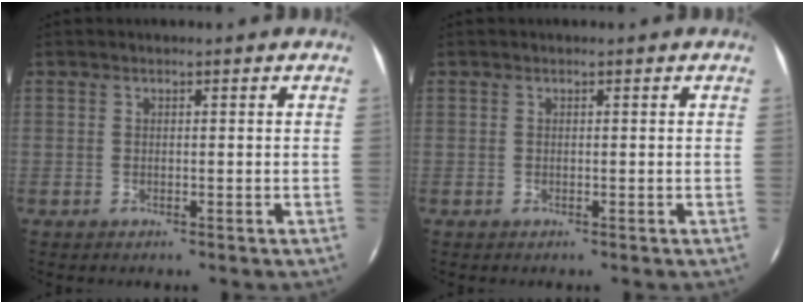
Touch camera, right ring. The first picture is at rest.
{"total": 0.0}